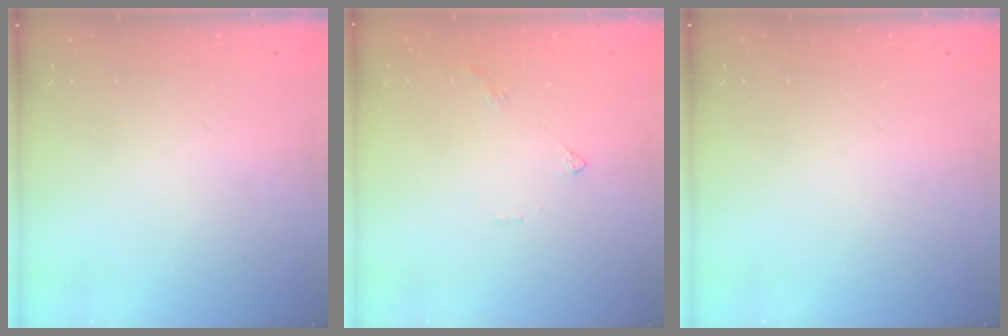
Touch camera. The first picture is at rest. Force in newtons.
{"total": 1.4, "press": 1.4, "slide": 0.4}
{"total": 0.0}